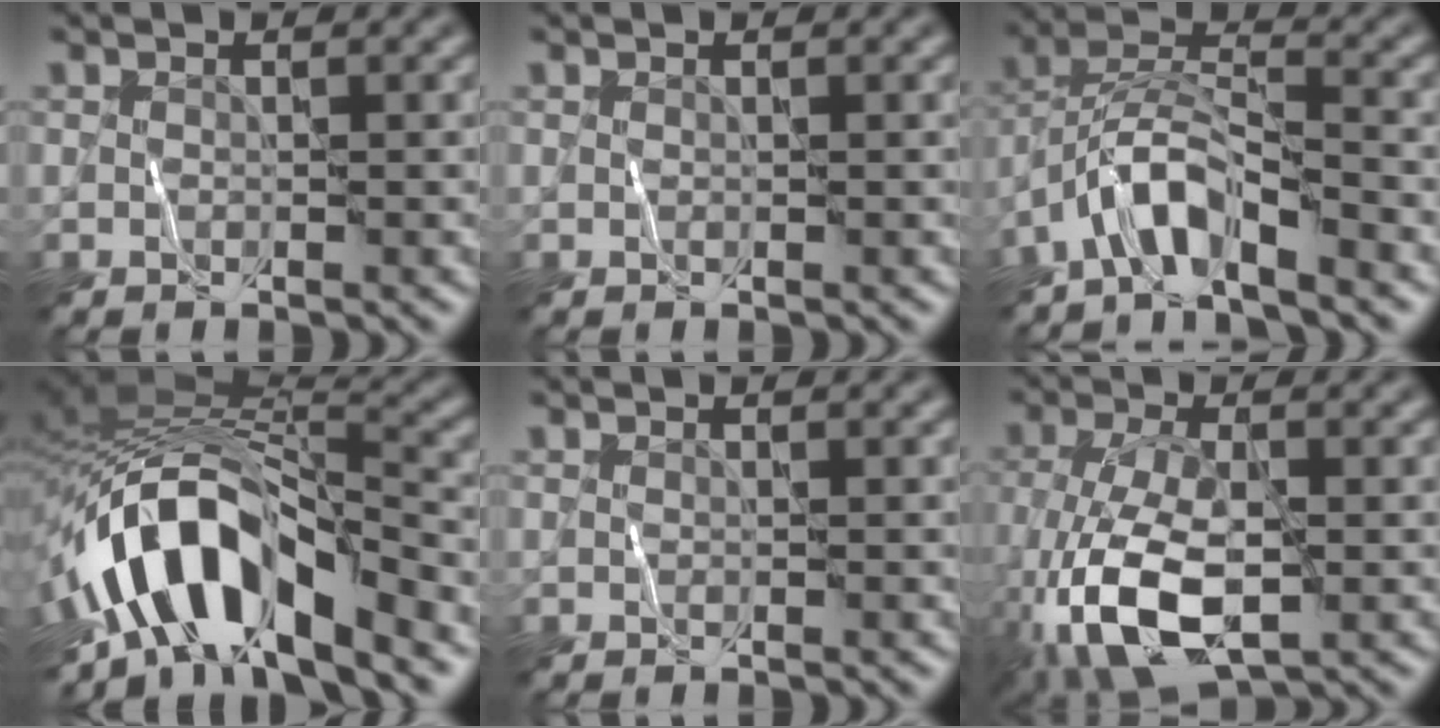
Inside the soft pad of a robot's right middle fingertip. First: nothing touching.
{"total": 0.0}
{"total": 5.1, "force": [-3.8, 1.1, 3.3], "torque": [-0.062, 0.007, -0.081]}
{"total": 11.6, "force": [-5.6, 5.1, 8.8], "torque": [-0.148, 0.007, -0.103]}
{"total": 0.0}
{"total": 9.3, "force": [-3.4, 4.3, 7.6], "torque": [-0.181, -0.016, -0.064]}